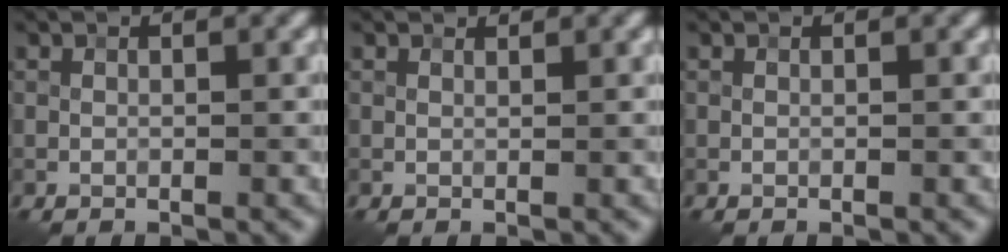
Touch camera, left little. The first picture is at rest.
{"total": 0.8, "force": [0.7, 0.2, 0.1], "torque": [-0.005, -0.001, 0.009]}
{"total": 0.0}